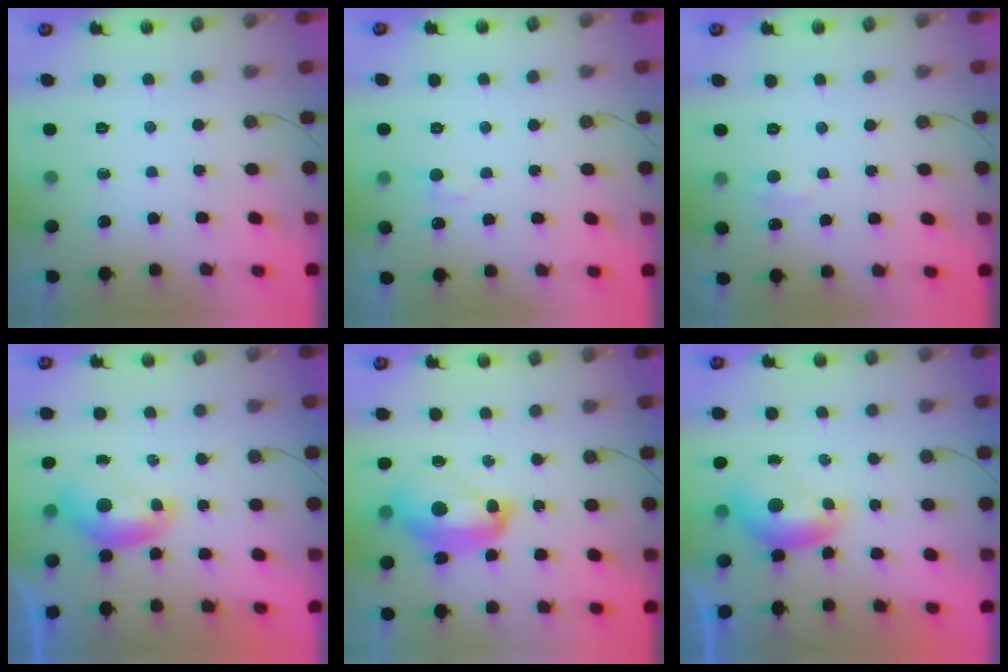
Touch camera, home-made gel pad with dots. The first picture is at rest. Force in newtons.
{"total": 1.6, "press": 1.4, "slide": 0.6}
{"total": 2.1, "press": 2.0, "slide": 0.6}
{"total": 0.0}
{"total": 9.2, "press": 9.1, "slide": 1.2}
{"total": 0.0}